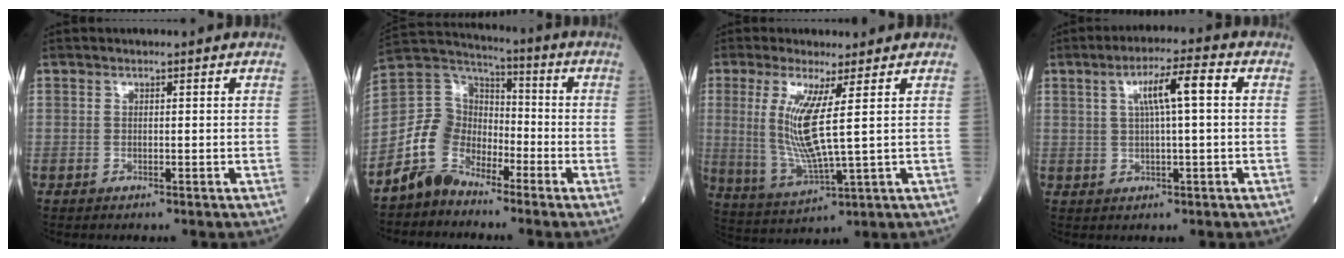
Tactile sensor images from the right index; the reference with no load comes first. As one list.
[{"total": 8.7, "force": [-5.7, 6.2, 2.3], "torque": [-0.054, 0.040, -0.117]}, {"total": 9.1, "force": [2.0, 0.0, 8.9], "torque": [-0.196, -0.019, 0.044]}, {"total": 6.7, "force": [1.6, 0.4, 6.5], "torque": [-0.115, 0.016, 0.028]}]